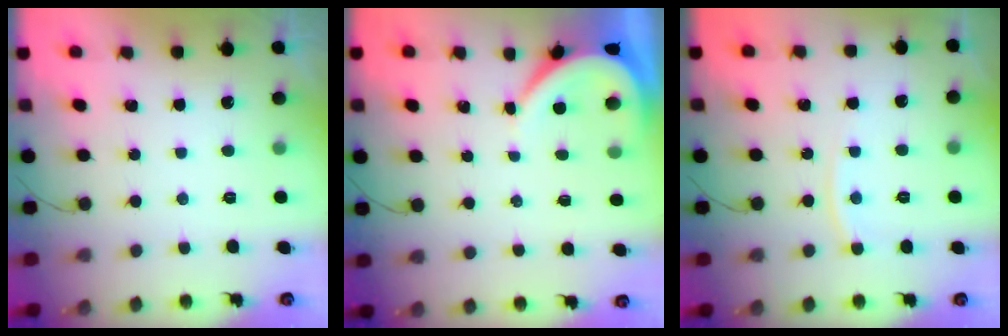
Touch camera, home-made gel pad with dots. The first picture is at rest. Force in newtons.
{"total": 3.9, "press": 3.8, "slide": 0.4}
{"total": 5.3, "press": 5.2, "slide": 0.6}